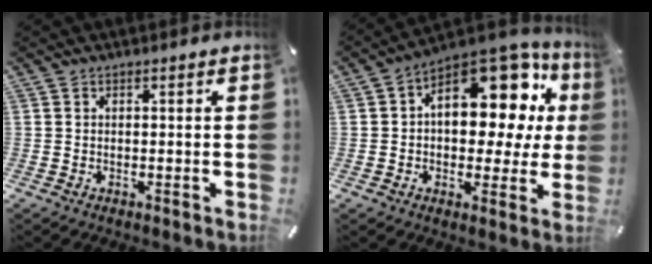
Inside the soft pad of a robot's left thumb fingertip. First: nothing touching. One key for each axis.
{"total": 17.4, "fx": 6.9, "fy": 10.3, "fz": 12.2, "tx": -0.158, "ty": -0.060, "tz": 0.115}